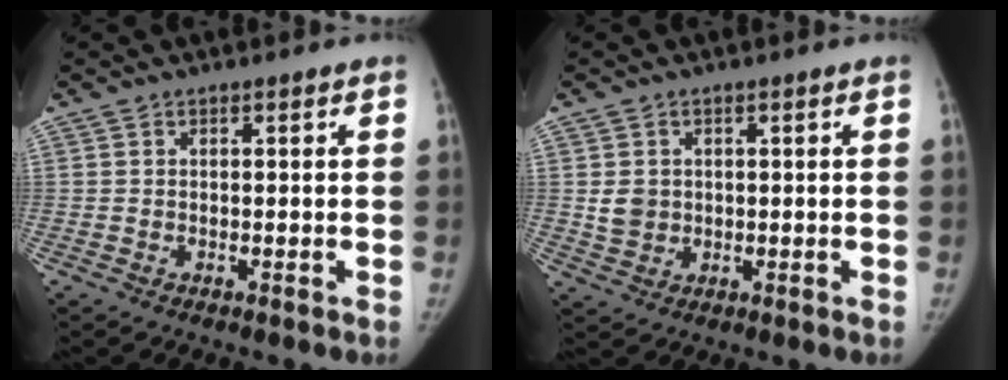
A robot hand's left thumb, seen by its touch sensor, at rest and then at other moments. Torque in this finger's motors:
{"motor_torque": [0.28, 1.13, 0.04, -0.30, 0.07]}